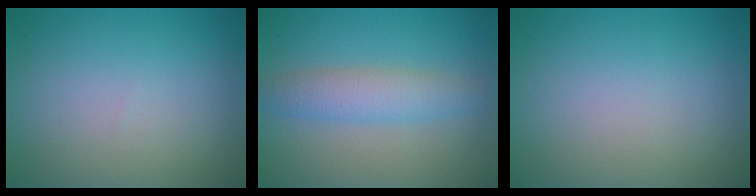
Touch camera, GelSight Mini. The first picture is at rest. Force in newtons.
{"total": 3.3, "press": 3.3, "slide": 0.0}
{"total": 0.0}